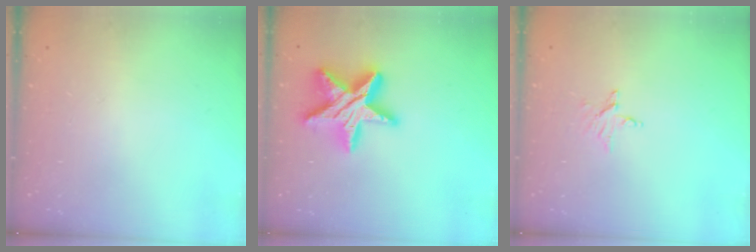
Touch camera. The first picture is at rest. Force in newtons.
{"total": 19.6, "press": 19.5, "slide": 1.2}
{"total": 3.2, "press": 3.2, "slide": 0.3}